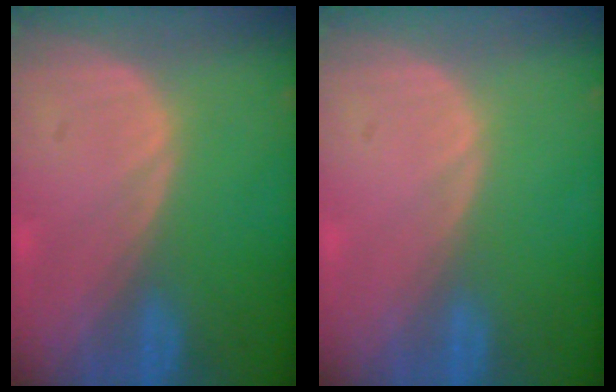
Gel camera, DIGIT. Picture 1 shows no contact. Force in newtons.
{"total": 0.0}